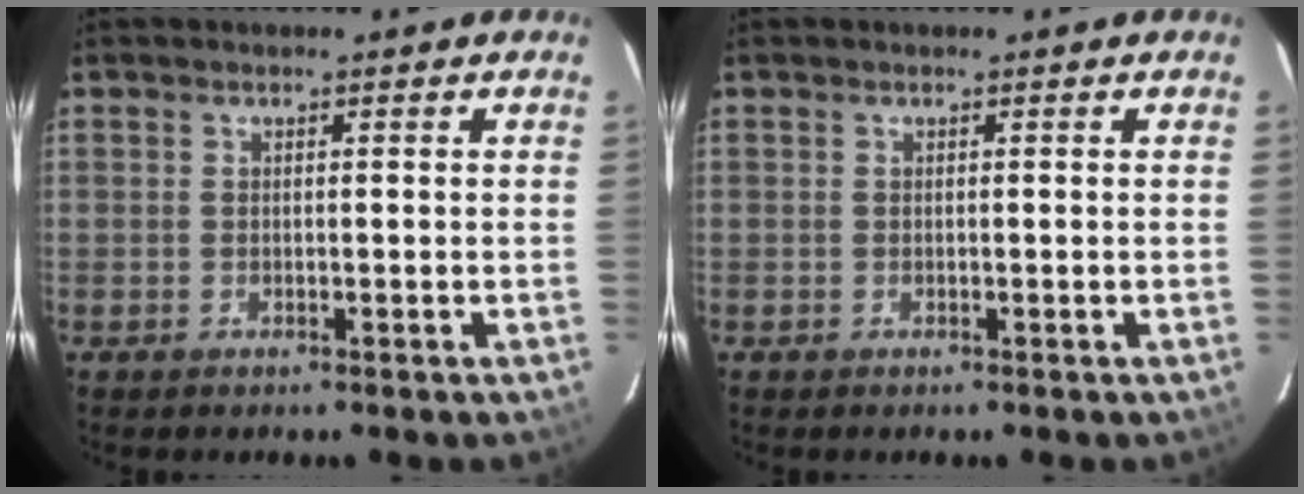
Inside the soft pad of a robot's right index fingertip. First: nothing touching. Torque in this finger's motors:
{"motor_torque": [0.00, 0.00, 0.00, 0.00]}